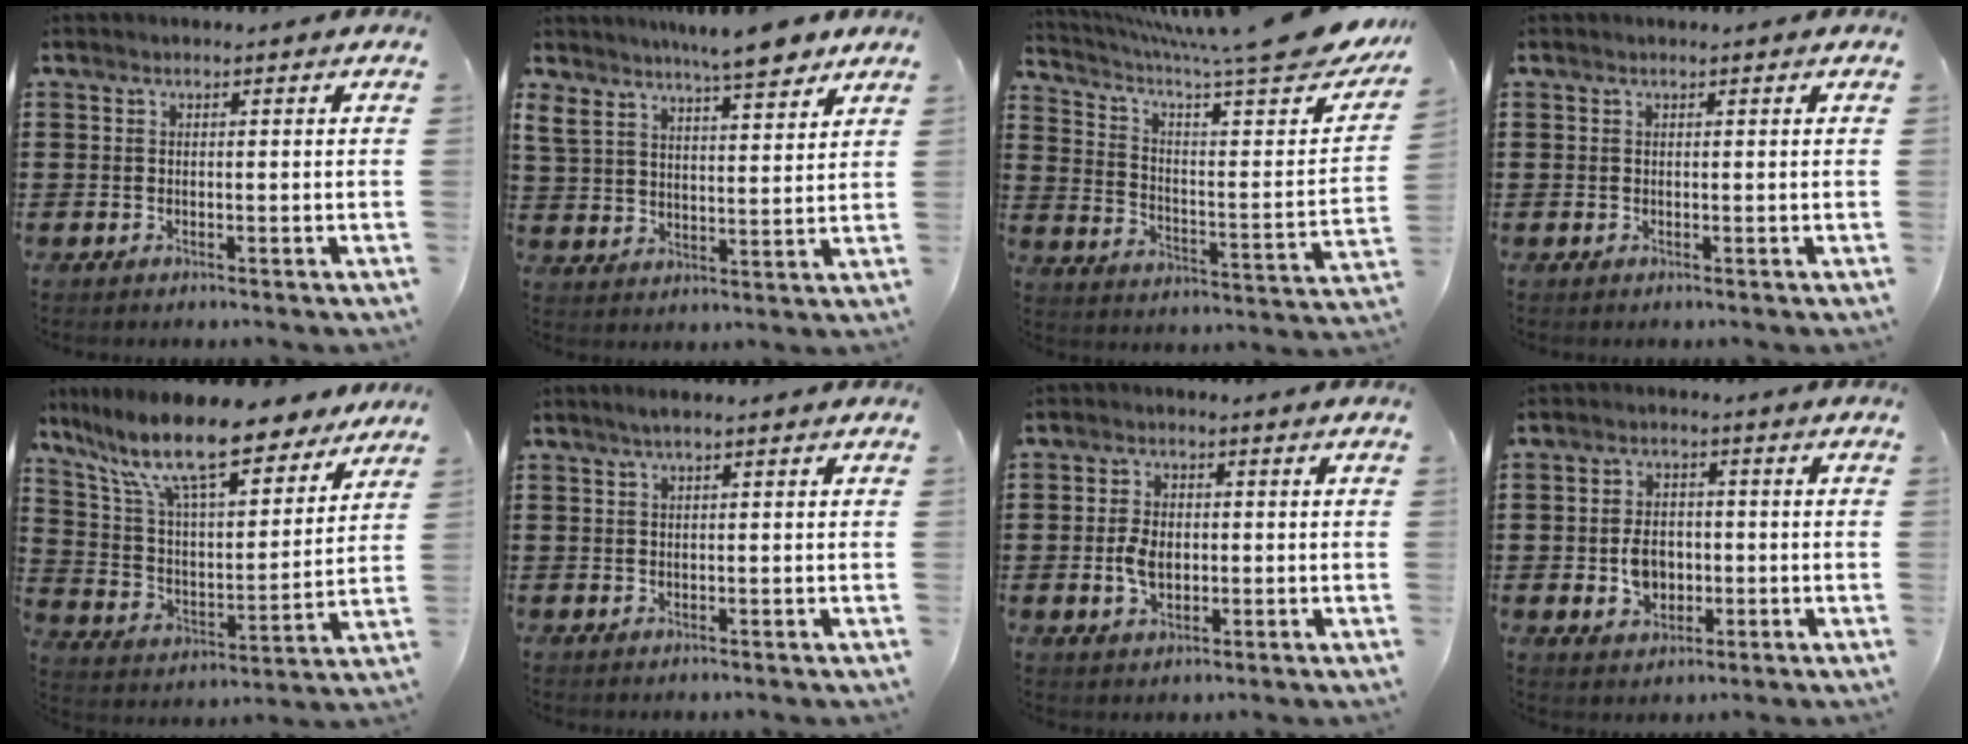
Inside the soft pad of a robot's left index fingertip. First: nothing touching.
{"total": 8.7, "force": [7.4, 2.2, 3.9], "torque": [-0.093, -0.019, 0.134]}
{"total": 10.6, "force": [8.2, 0.6, 6.7], "torque": [-0.126, -0.064, 0.126]}
{"total": 0.0}
{"total": 13.8, "force": [10.9, 2.8, 8.1], "torque": [-0.197, -0.055, 0.189]}
{"total": 1.4, "force": [0.6, 0.1, 1.3], "torque": [-0.024, 0.001, 0.011]}
{"total": 4.7, "force": [-0.4, 2.9, 3.6], "torque": [-0.077, 0.005, -0.008]}
{"total": 5.3, "force": [-0.8, 3.9, 3.5], "torque": [-0.069, 0.002, -0.017]}